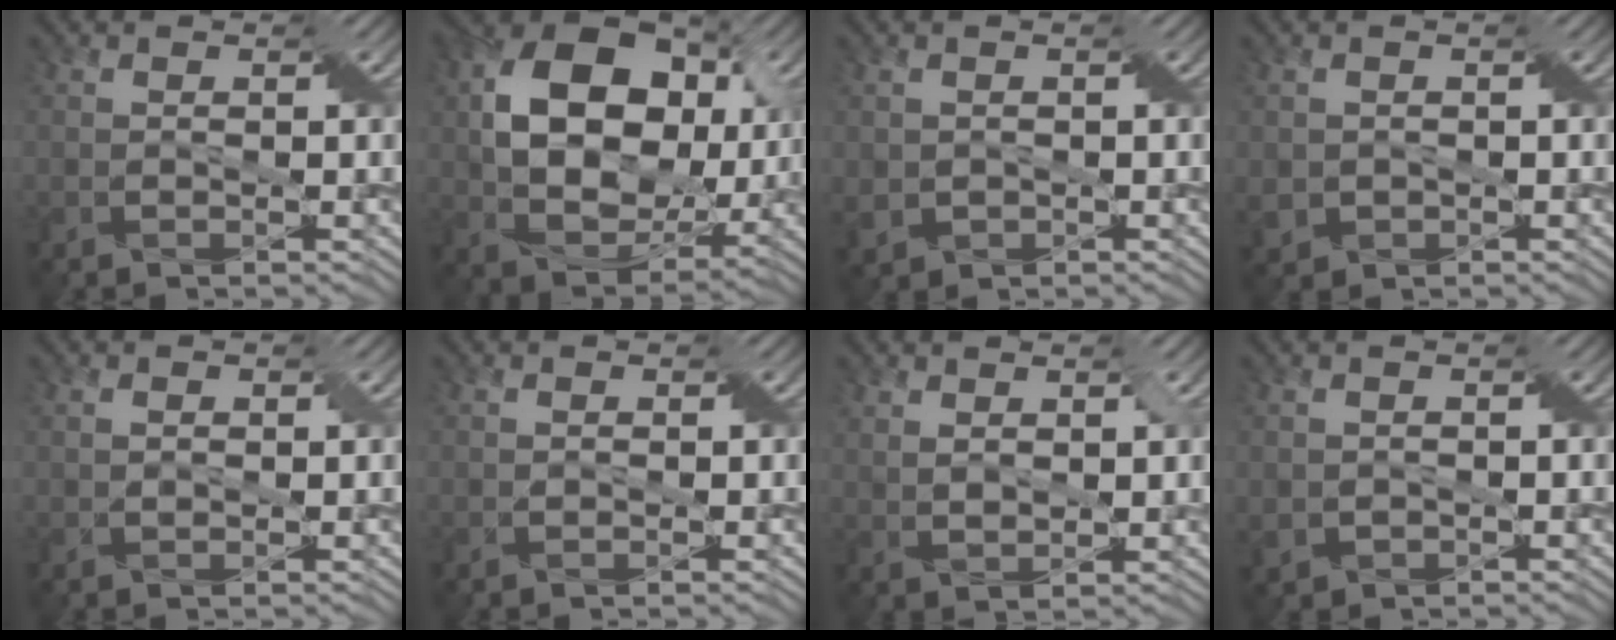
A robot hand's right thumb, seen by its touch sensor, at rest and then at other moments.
{"total": 14.2, "force": [2.8, 10.0, 9.7], "torque": [-0.191, 0.001, 0.054]}
{"total": 2.4, "force": [-0.2, 2.3, 0.6], "torque": [-0.032, -0.013, -0.004]}
{"total": 2.4, "force": [-0.4, 2.3, 0.6], "torque": [-0.029, -0.012, -0.006]}
{"total": 1.2, "force": [0.5, 0.7, 0.8], "torque": [-0.013, 0.001, 0.012]}
{"total": 0.0}
{"total": 2.7, "force": [1.6, 1.2, 1.8], "torque": [-0.049, 0.000, 0.035]}
{"total": 1.7, "force": [-0.2, 1.6, 0.3], "torque": [-0.021, -0.009, -0.002]}